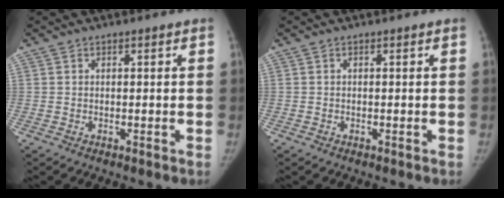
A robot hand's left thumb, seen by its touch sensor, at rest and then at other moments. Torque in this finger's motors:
{"motor_torque": [0.11, -0.03, 0.07, -0.49, 0.02]}